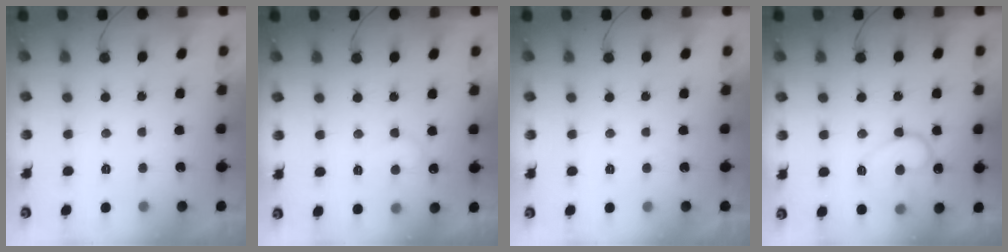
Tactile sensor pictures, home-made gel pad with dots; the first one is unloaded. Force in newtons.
{"total": 7.1, "press": 7.1, "slide": 0.5}
{"total": 1.7, "press": 1.7, "slide": 0.0}
{"total": 12.9, "press": 12.8, "slide": 1.4}